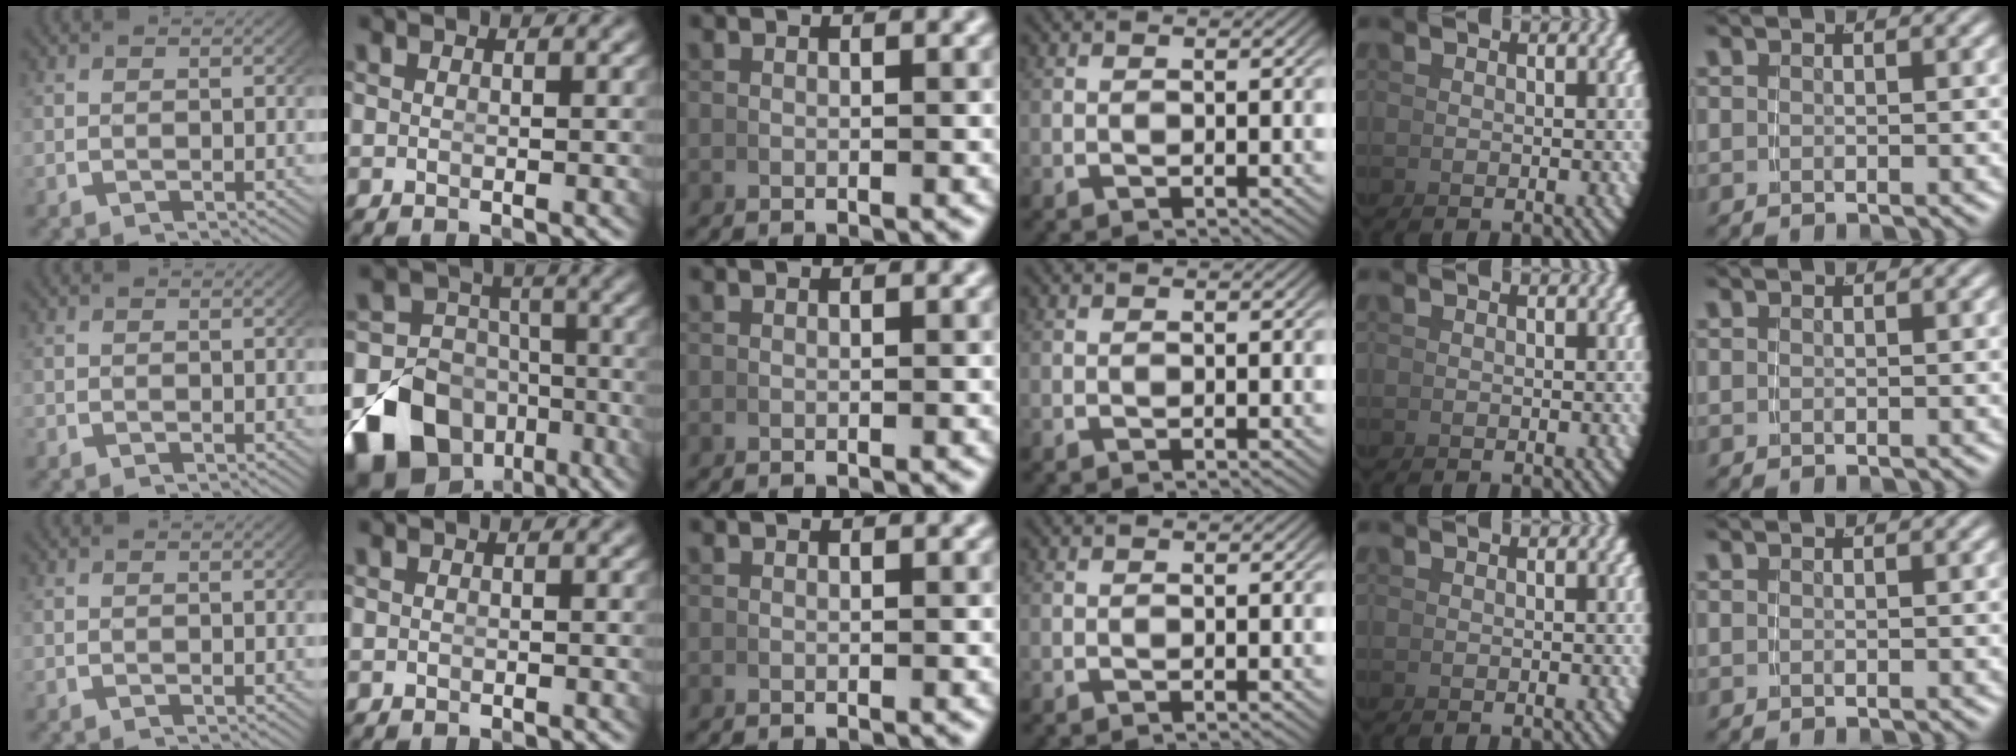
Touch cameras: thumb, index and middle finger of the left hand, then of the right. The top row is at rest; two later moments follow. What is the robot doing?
{"motion": "grasp_and_lifting", "object": "coin"}